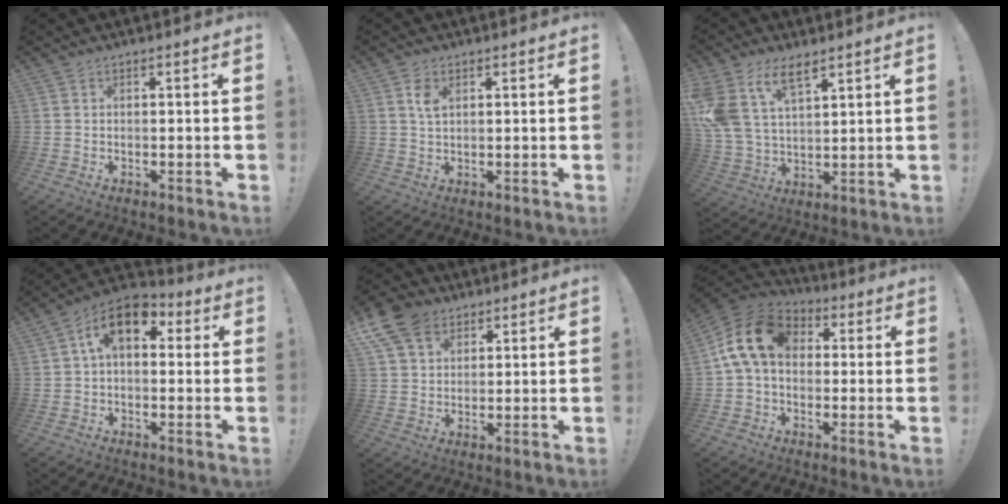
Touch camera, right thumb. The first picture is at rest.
{"total": 3.4, "force": [1.5, 1.8, 2.4], "torque": [-0.037, -0.004, 0.025]}
{"total": 12.6, "force": [7.7, 6.5, 7.6], "torque": [-0.166, -0.031, 0.147]}
{"total": 11.4, "force": [3.8, 6.6, 8.5], "torque": [-0.149, 0.004, 0.075]}
{"total": 11.6, "force": [6.5, 8.1, 5.2], "torque": [-0.098, -0.028, 0.127]}
{"total": 15.1, "force": [2.9, 10.5, 10.4], "torque": [-0.181, 0.016, 0.058]}